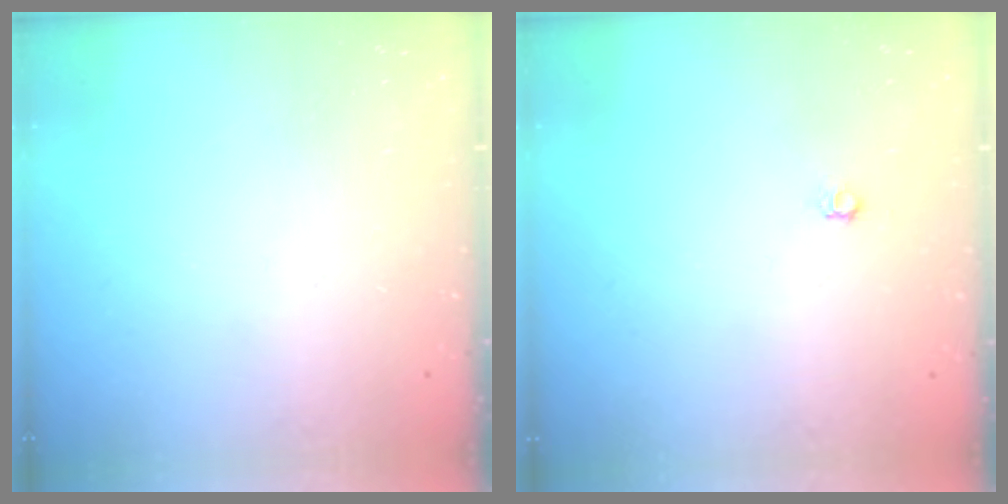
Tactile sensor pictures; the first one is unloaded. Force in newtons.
{"total": 3.6, "press": 3.5, "slide": 0.8}